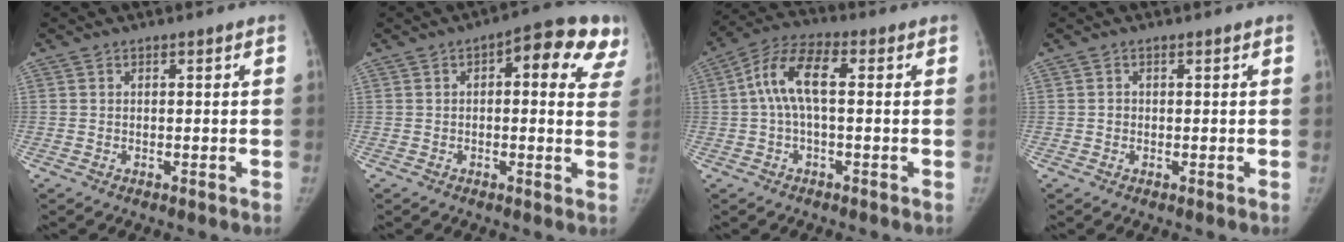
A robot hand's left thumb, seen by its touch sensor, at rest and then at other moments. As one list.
[{"total": 13.8, "force": [5.5, 5.5, 11.5], "torque": [-0.105, 0.003, 0.052]}, {"total": 9.3, "force": [0.8, 3.8, 8.4], "torque": [-0.174, 0.034, 0.008]}, {"total": 0.8, "force": [-0.1, 0.7, 0.2], "torque": [0.003, 0.003, -0.002]}]